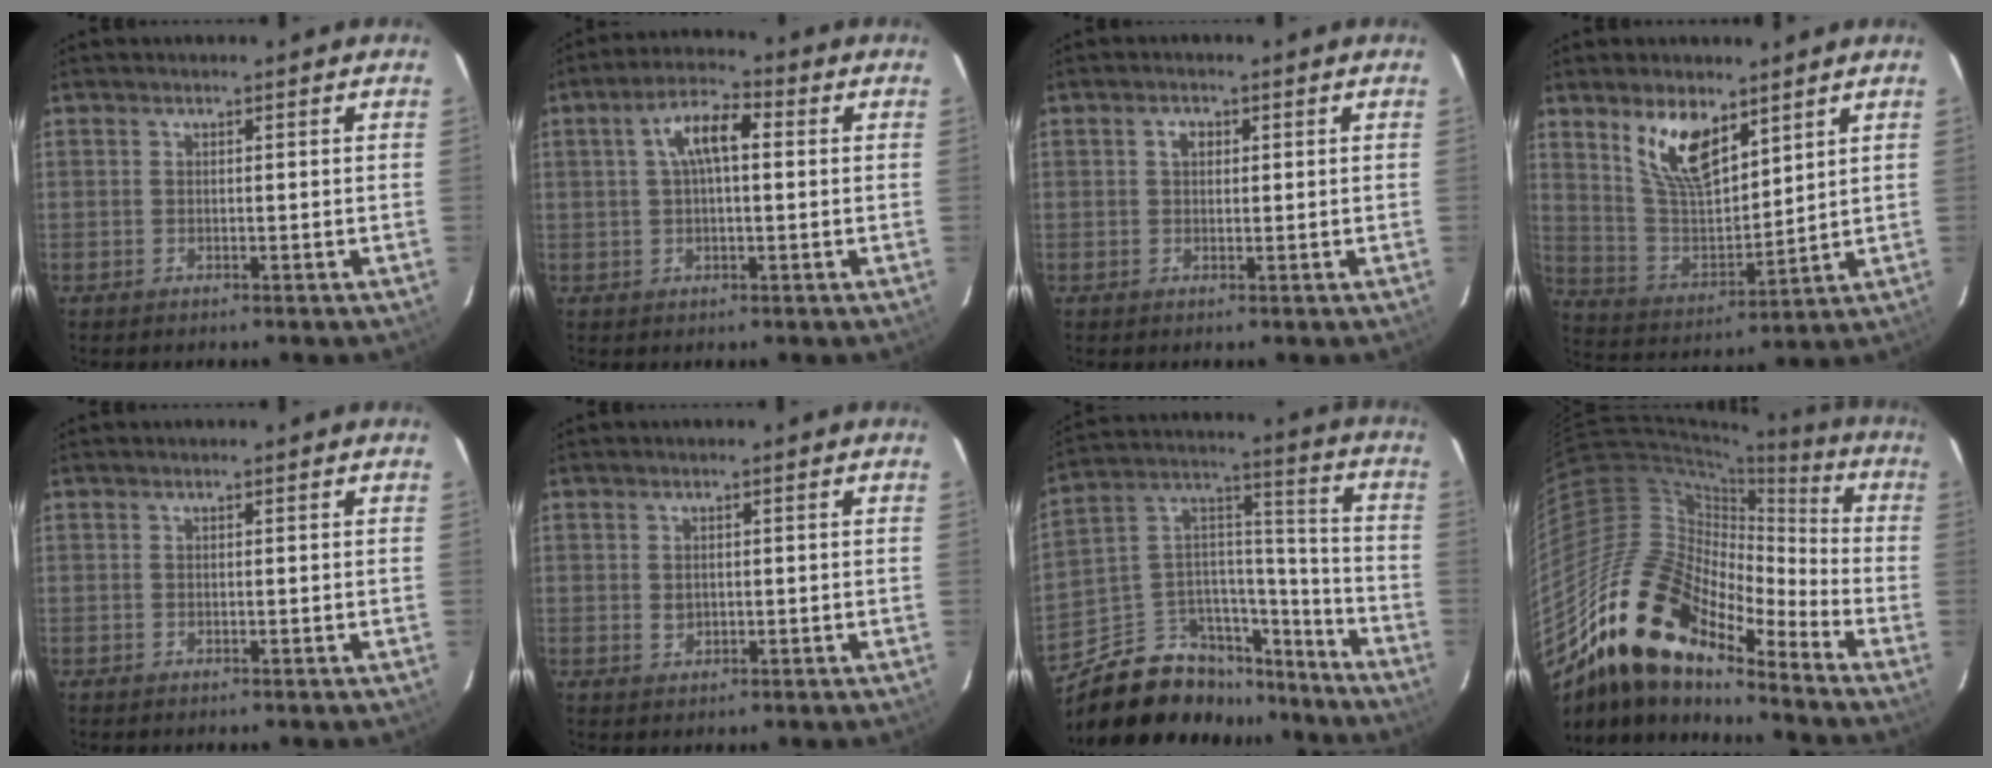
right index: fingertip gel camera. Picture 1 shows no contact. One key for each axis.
{"total": 7.3, "fx": 1.4, "fy": 3.0, "fz": 6.5, "tx": -0.124, "ty": 0.022, "tz": 0.026}
{"total": 2.2, "fx": 0.7, "fy": 1.6, "fz": 1.3, "tx": -0.020, "ty": 0.008, "tz": 0.011}
{"total": 12.3, "fx": 7.5, "fy": 5.4, "fz": 8.2, "tx": -0.153, "ty": 0.002, "tz": 0.155}
{"total": 0.0}
{"total": 1.9, "fx": 0.1, "fy": 1.6, "fz": 1.0, "tx": -0.015, "ty": 0.001, "tz": 0.002}
{"total": 22.0, "fx": -17.0, "fy": 11.3, "fz": 8.2, "tx": -0.167, "ty": 0.082, "tz": -0.253}
{"total": 21.1, "fx": -16.1, "fy": 7.5, "fz": 11.4, "tx": -0.197, "ty": -0.014, "tz": -0.310}